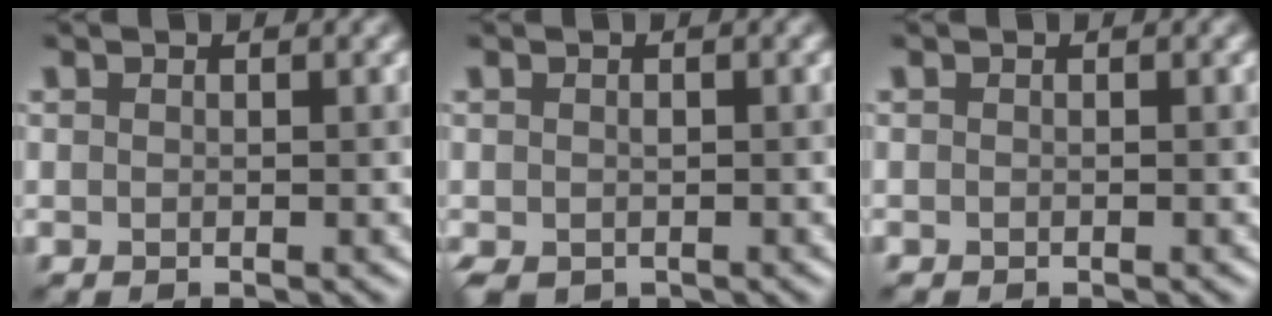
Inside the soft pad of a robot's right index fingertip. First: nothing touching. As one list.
[{"total": 1.6, "force": [-0.8, 1.2, 0.8], "torque": [-0.020, -0.007, -0.016]}, {"total": 0.0}]